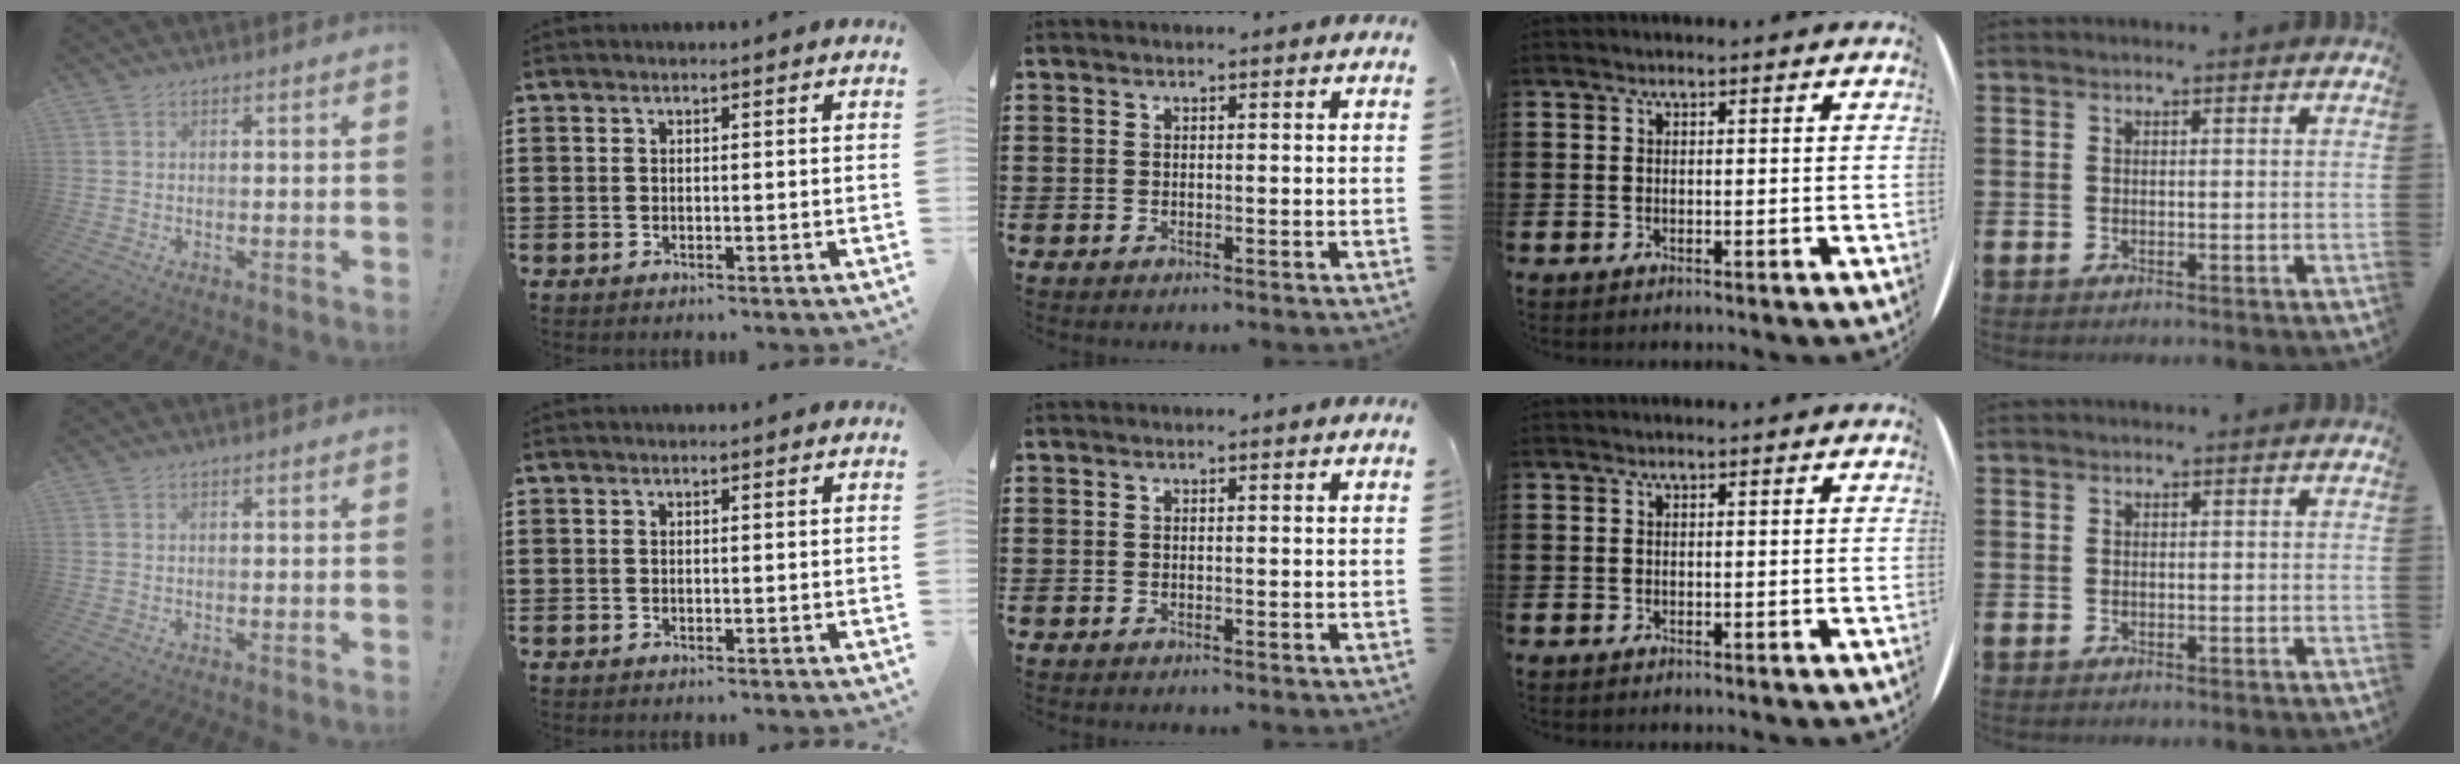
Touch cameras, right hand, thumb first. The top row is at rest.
{}